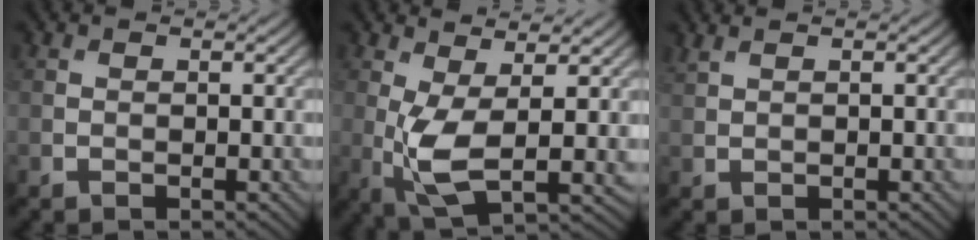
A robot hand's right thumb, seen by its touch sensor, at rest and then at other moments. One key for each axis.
{"total": 6.6, "fx": 0.2, "fy": 2.3, "fz": 6.1, "tx": -0.140, "ty": -0.007, "tz": 0.005}
{"total": 1.2, "fx": 1.0, "fy": 0.1, "fz": 0.6, "tx": -0.020, "ty": 0.006, "tz": 0.023}